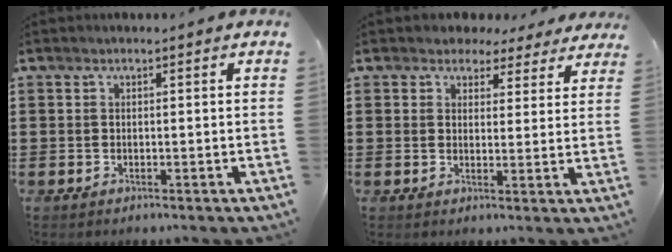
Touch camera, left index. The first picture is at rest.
{"total": 3.6, "force": [3.0, 1.9, 0.5], "torque": [-0.019, -0.004, 0.055]}